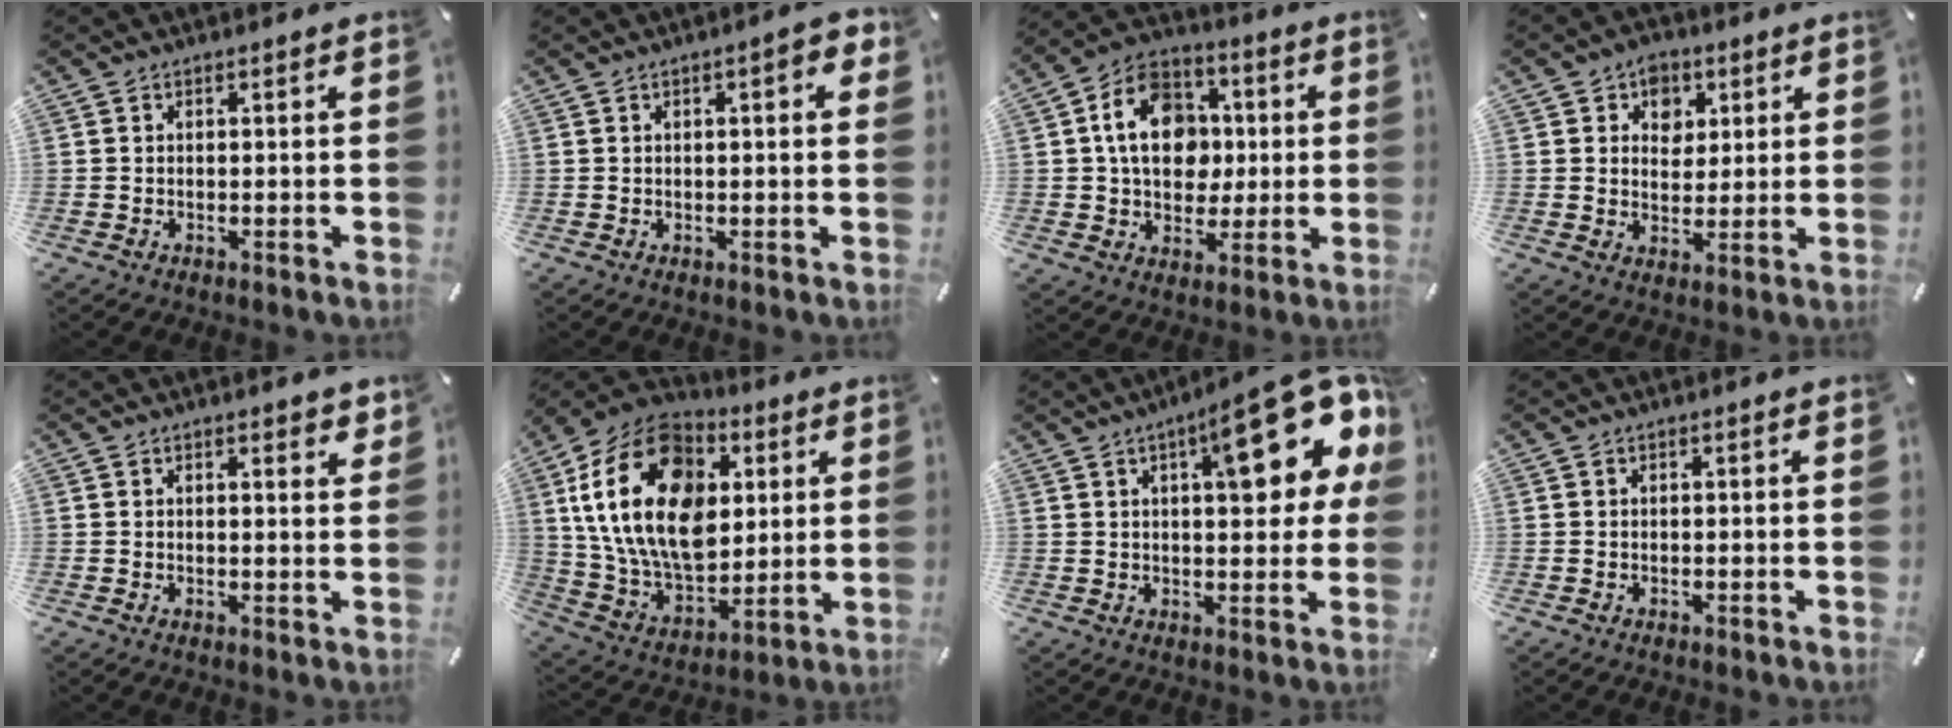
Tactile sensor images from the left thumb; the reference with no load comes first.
{"total": 4.1, "force": [1.0, 1.2, 3.8], "torque": [-0.048, -0.002, 0.011]}
{"total": 15.3, "force": [1.4, 12.3, 9.0], "torque": [-0.150, 0.016, 0.027]}
{"total": 6.1, "force": [2.2, 5.3, 2.2], "torque": [-0.019, -0.007, 0.035]}
{"total": 1.9, "force": [1.4, 0.5, 1.1], "torque": [-0.017, -0.003, 0.025]}
{"total": 24.4, "force": [5.1, 17.3, 16.4], "torque": [-0.333, -0.014, 0.091]}
{"total": 20.5, "force": [8.7, 7.4, 17.0], "torque": [-0.215, -0.046, 0.130]}
{"total": 0.0}